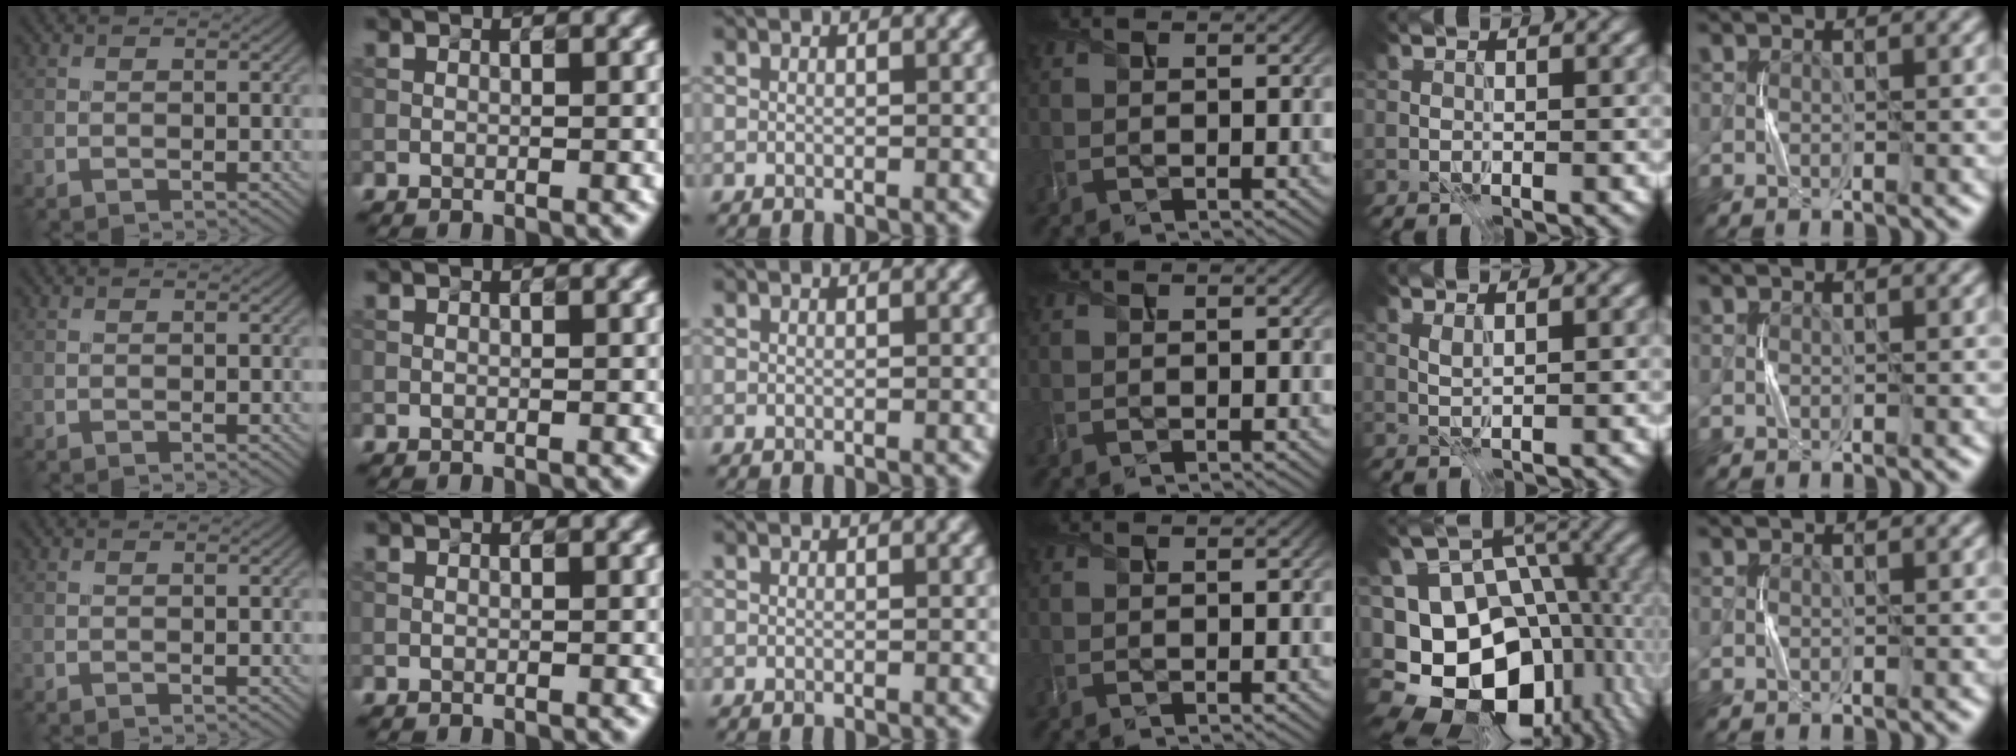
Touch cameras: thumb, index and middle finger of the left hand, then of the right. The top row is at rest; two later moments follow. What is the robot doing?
{"motion": "press", "object": "joystick"}